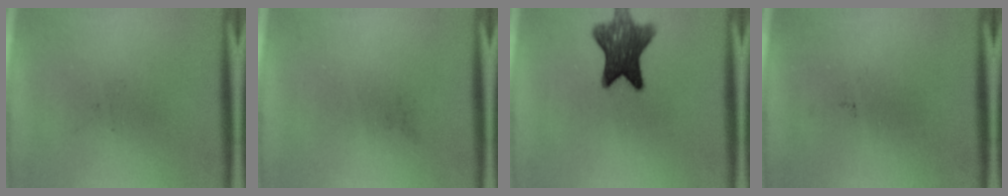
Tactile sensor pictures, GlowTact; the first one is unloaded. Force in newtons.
{"total": 0.0}
{"total": 9.2}
{"total": 0.0}